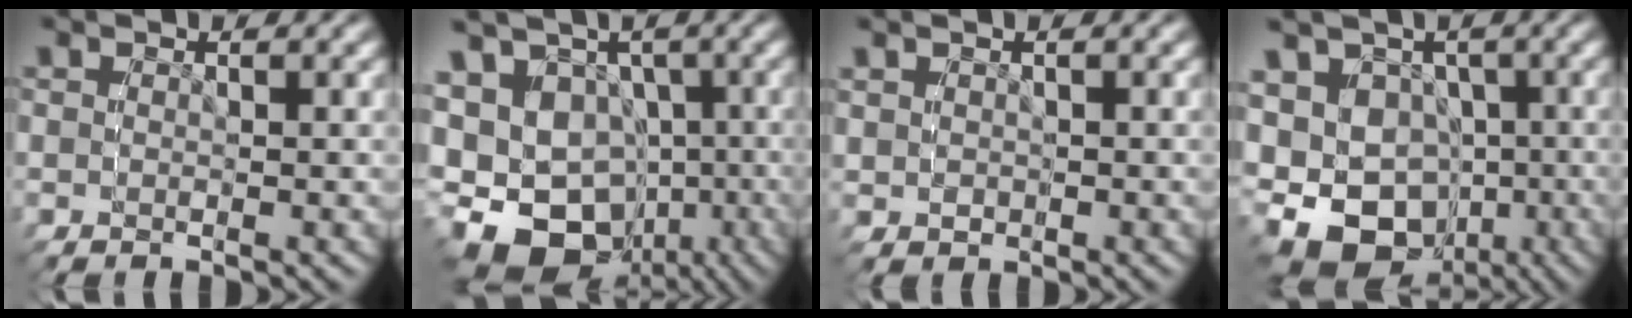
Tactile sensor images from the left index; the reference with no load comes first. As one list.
[{"total": 14.5, "force": [-3.7, 11.9, 7.5], "torque": [-0.147, -0.073, -0.037]}, {"total": 2.1, "force": [0.8, 1.8, 0.6], "torque": [-0.019, -0.008, 0.024]}, {"total": 12.3, "force": [-2.1, 10.6, 5.9], "torque": [-0.124, -0.056, -0.017]}]